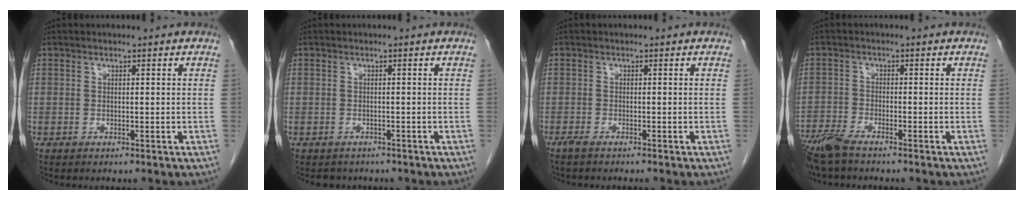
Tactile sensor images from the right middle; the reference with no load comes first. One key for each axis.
{"total": 2.3, "fx": -2.0, "fy": 1.2, "fz": 0.0, "tx": -0.008, "ty": 0.000, "tz": -0.028}
{"total": 1.7, "fx": -1.4, "fy": -0.1, "fz": 1.0, "tx": -0.018, "ty": -0.004, "tz": -0.027}
{"total": 5.5, "fx": -4.5, "fy": 0.8, "fz": 3.1, "tx": -0.066, "ty": -0.016, "tz": -0.090}